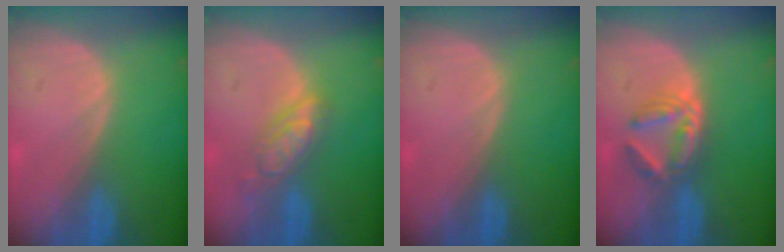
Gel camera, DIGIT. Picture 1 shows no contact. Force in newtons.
{"total": 5.5, "press": 5.0, "slide": 2.4}
{"total": 0.0}
{"total": 6.0, "press": 5.3, "slide": 2.8}